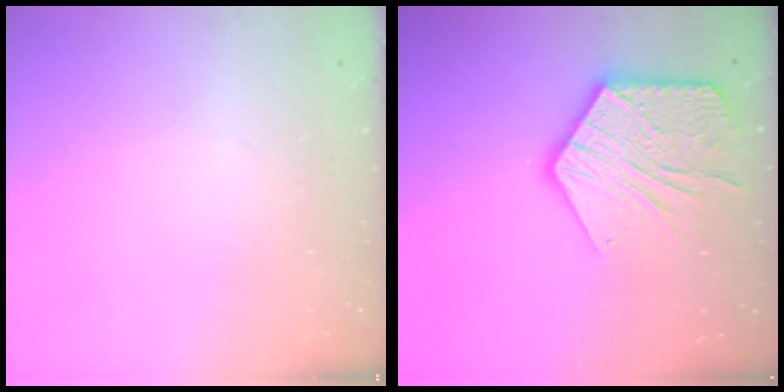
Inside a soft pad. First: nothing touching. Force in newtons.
{"total": 17.4, "press": 17.4, "slide": 1.3}